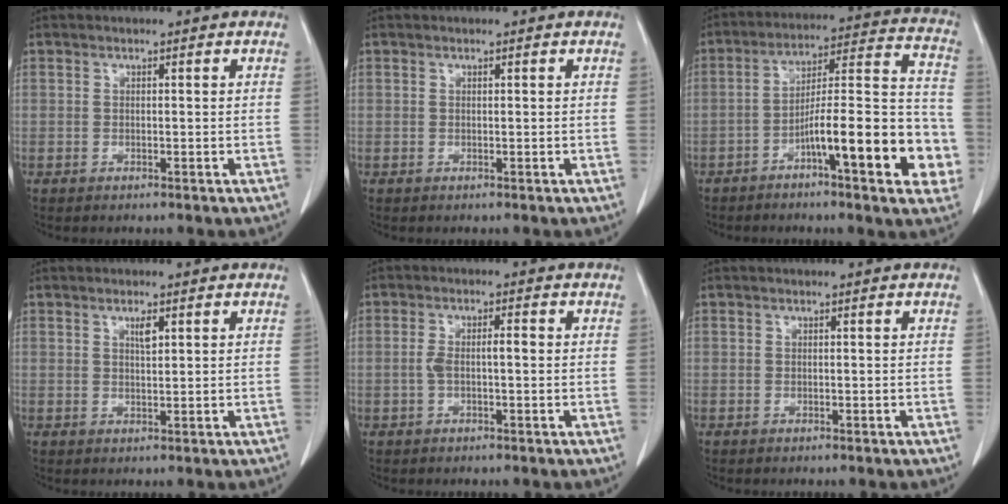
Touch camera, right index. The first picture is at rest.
{"total": 0.0}
{"total": 17.4, "force": [-6.4, 3.1, 15.9], "torque": [-0.222, 0.026, -0.094]}
{"total": 1.8, "force": [0.9, 0.4, 1.5], "torque": [-0.027, -0.002, 0.017]}
{"total": 3.6, "force": [-0.1, 0.9, 3.4], "torque": [-0.074, 0.014, -0.001]}
{"total": 0.0}